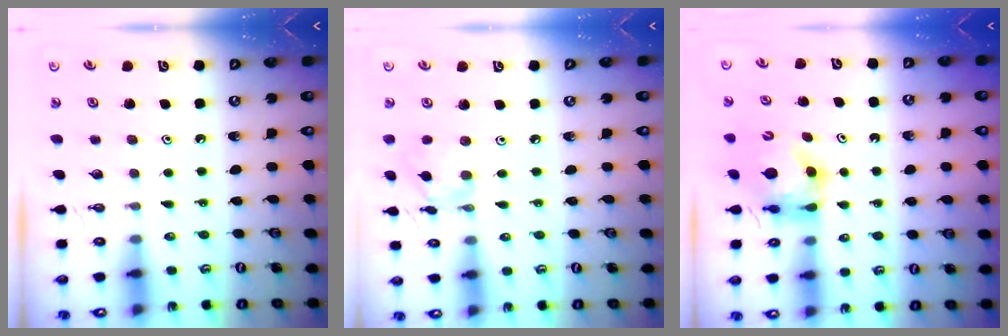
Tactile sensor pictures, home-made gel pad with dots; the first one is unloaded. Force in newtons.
{"total": 5.4, "press": 5.4, "slide": 0.4}
{"total": 5.5, "press": 5.5, "slide": 0.6}